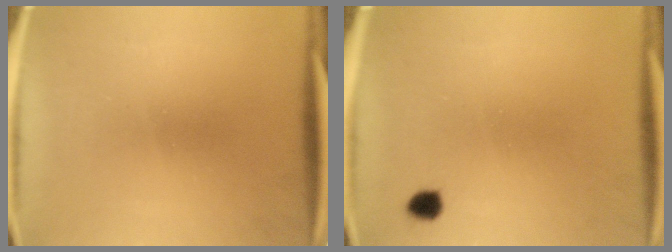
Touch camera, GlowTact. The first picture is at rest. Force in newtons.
{"total": 1.9}